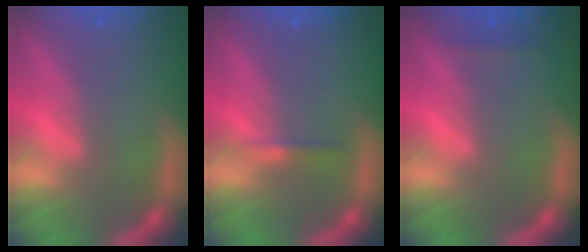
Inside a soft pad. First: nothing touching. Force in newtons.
{"total": 0.9}
{"total": 0.9}